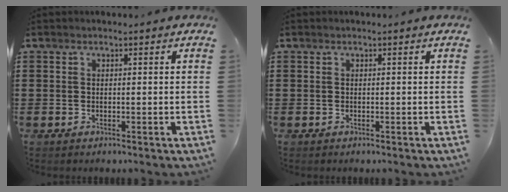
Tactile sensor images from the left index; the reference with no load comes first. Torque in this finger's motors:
{"motor_torque": [0.00, 0.00, 0.00, 0.00]}